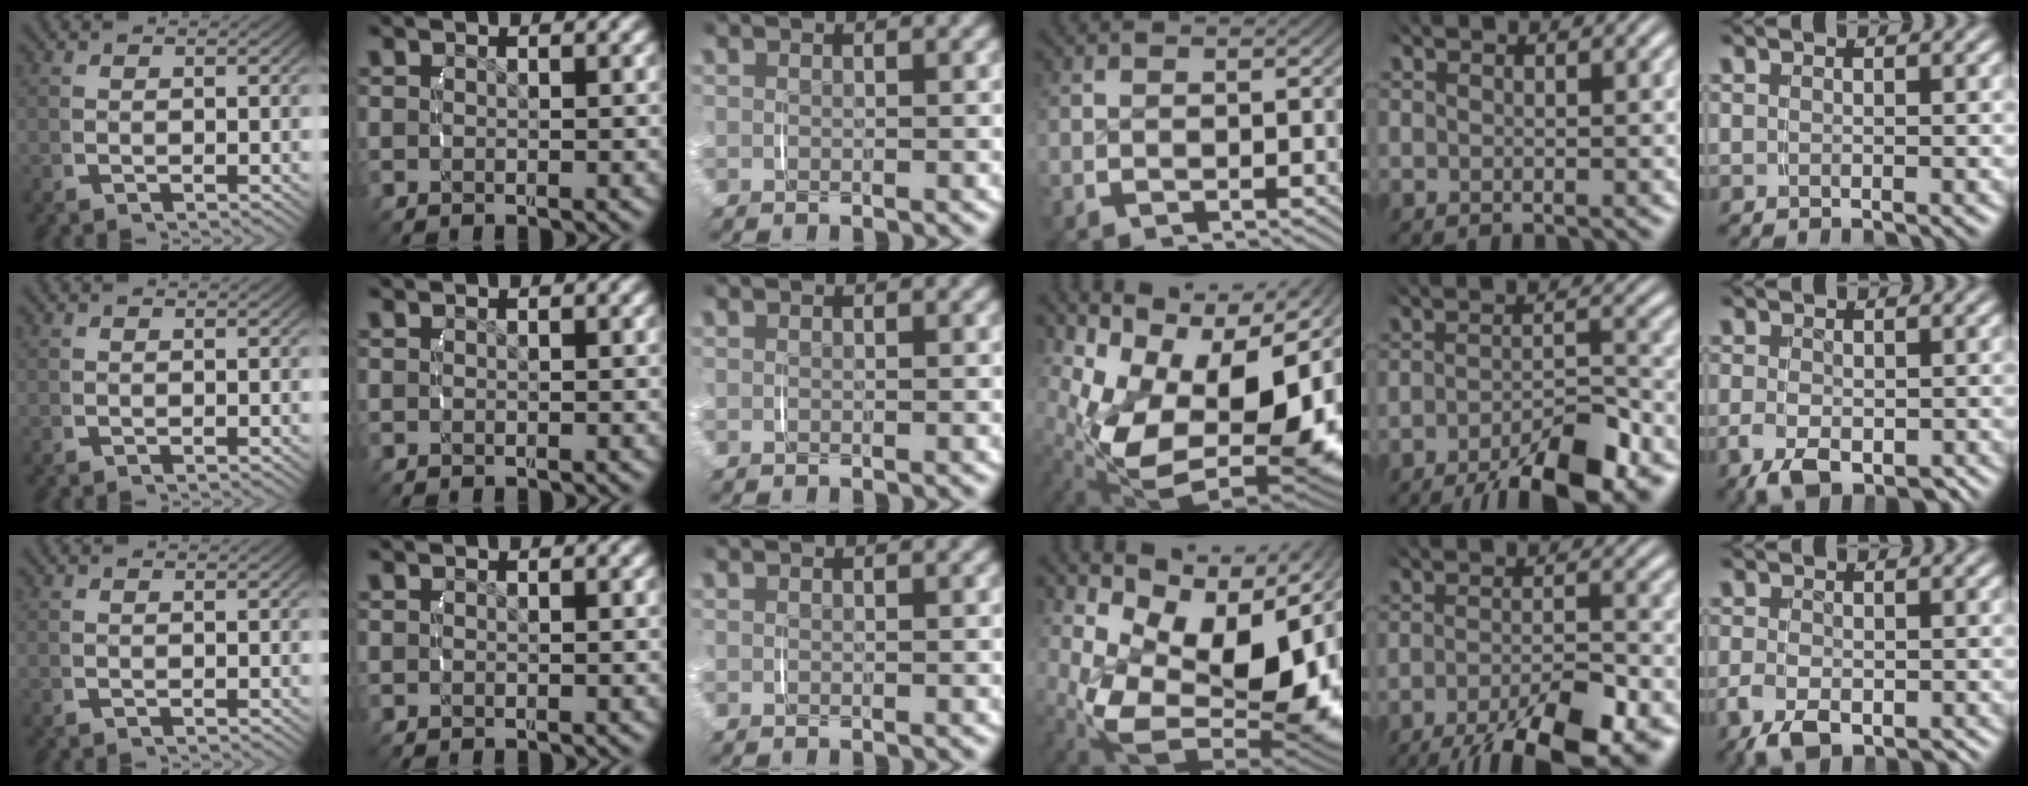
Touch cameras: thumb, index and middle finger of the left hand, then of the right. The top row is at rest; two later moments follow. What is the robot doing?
{"motion": "lift_and_place", "object": "ethernet cable"}